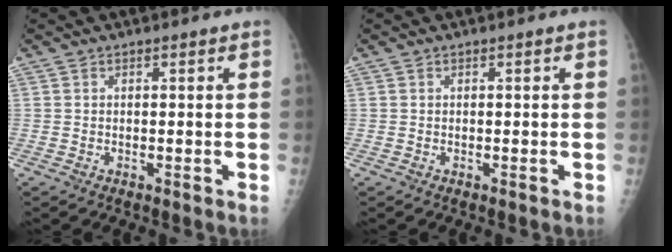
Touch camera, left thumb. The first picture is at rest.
{"total": 0.0}